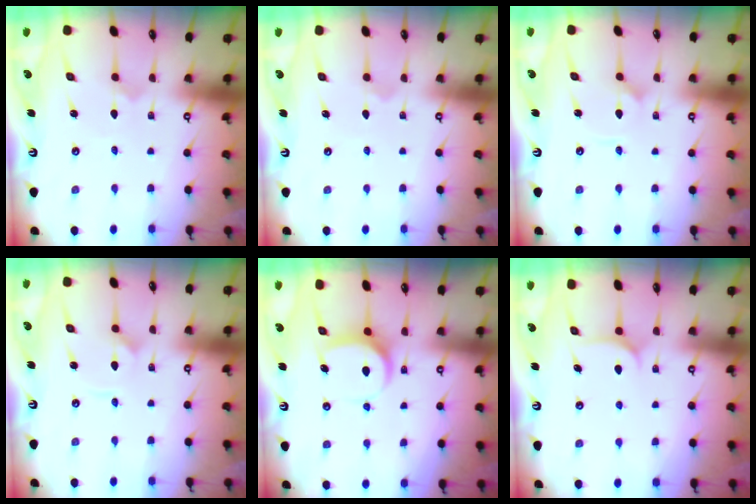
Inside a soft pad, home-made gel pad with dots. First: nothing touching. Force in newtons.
{"total": 1.9, "press": 1.9, "slide": 0.5}
{"total": 1.2, "press": 1.2, "slide": 0.2}
{"total": 1.5, "press": 1.5, "slide": 0.1}
{"total": 7.5, "press": 7.4, "slide": 0.8}
{"total": 5.6, "press": 5.6, "slide": 0.7}